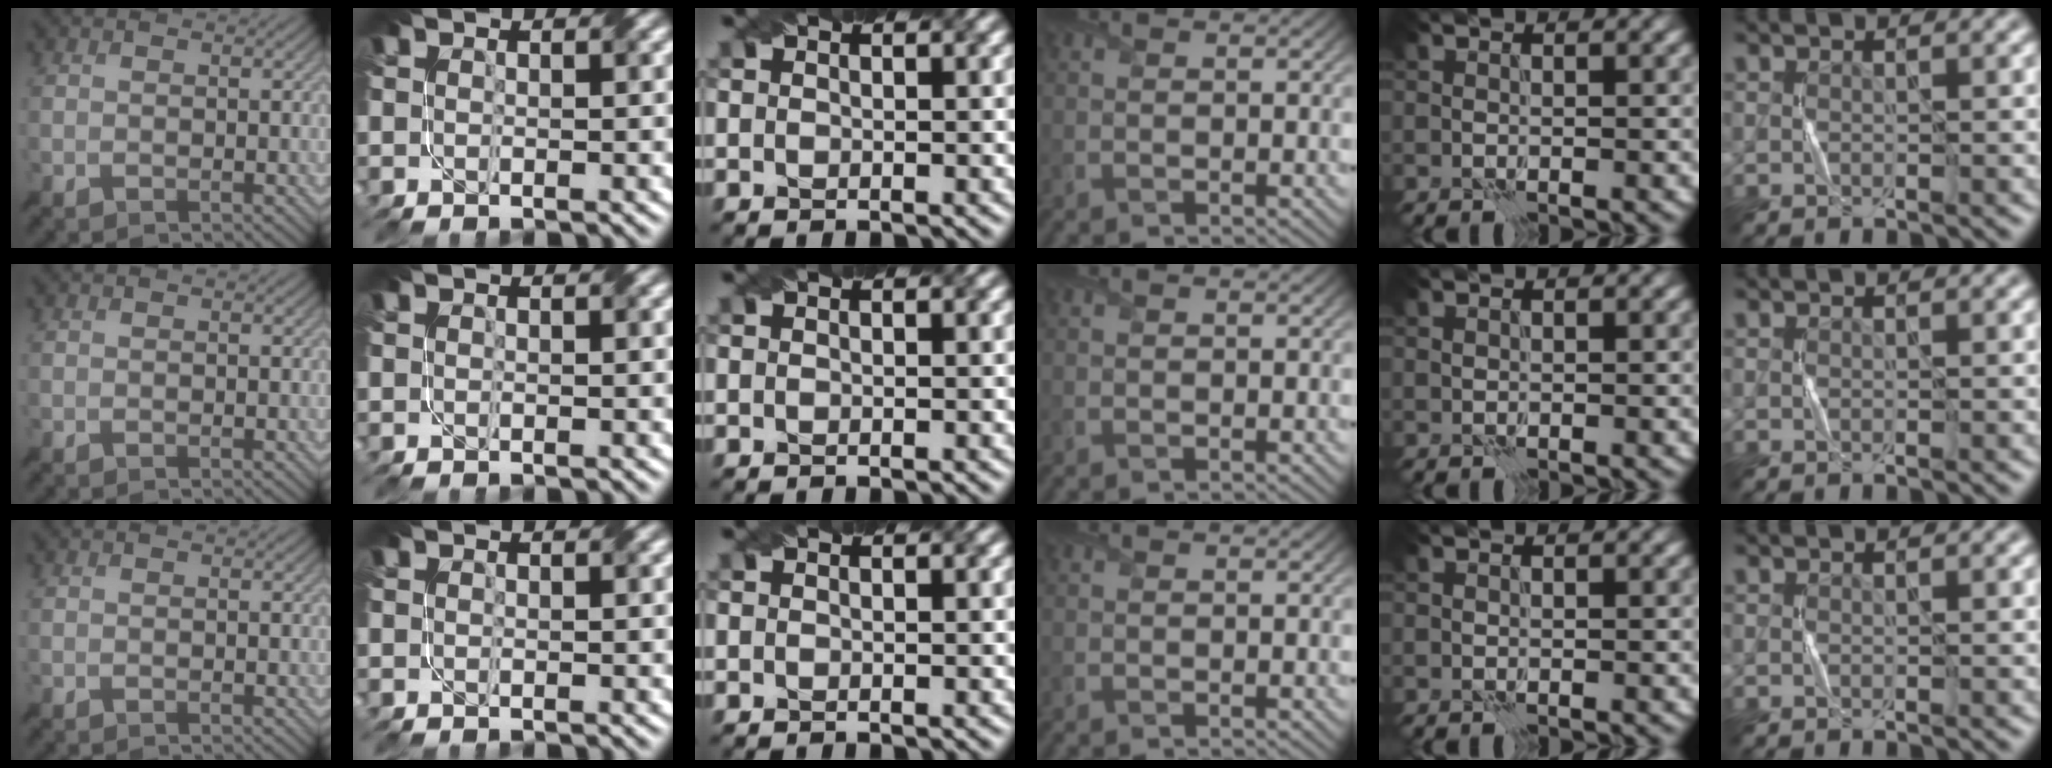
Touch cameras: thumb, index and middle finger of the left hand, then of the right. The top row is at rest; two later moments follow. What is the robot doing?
{"motion": "fold", "object": "coffee filter"}